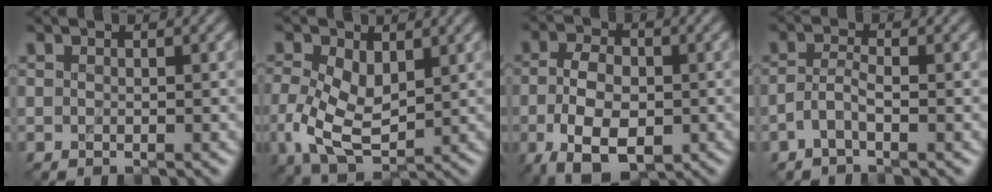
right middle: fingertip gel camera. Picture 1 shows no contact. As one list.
[{"total": 5.5, "force": [0.1, 3.4, 4.4], "torque": [-0.106, -0.004, 0.005]}, {"total": 7.8, "force": [-2.3, 4.8, 5.7], "torque": [-0.113, -0.014, -0.040]}, {"total": 1.4, "force": [-0.8, 0.3, 1.0], "torque": [-0.028, 0.008, -0.023]}]